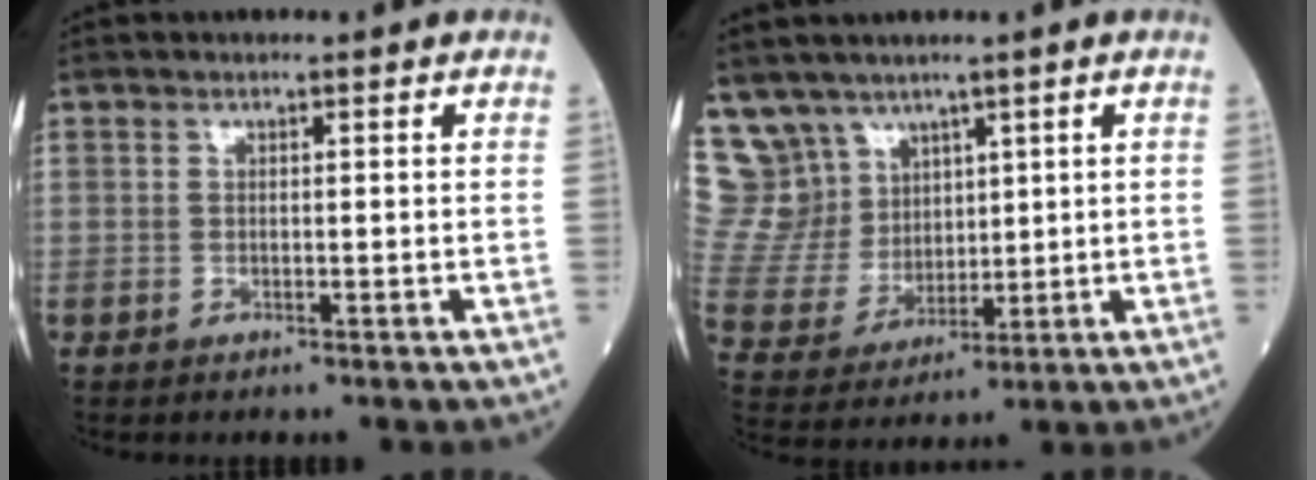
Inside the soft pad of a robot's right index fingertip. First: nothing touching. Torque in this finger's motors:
{"motor_torque": [-0.50, 0.48, -0.24, -0.08]}